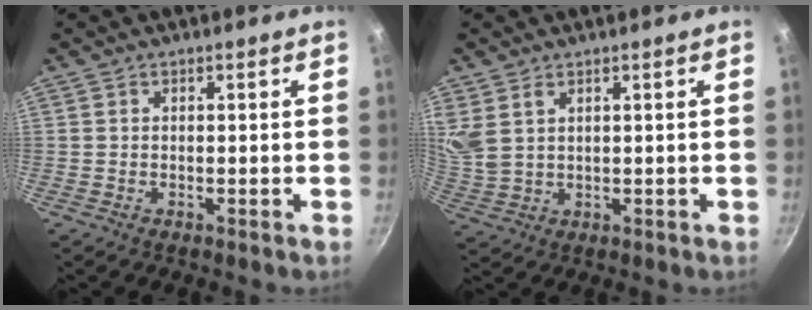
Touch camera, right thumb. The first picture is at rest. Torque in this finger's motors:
{"motor_torque": [0.21, 1.92, 0.88, 0.41, 0.09]}